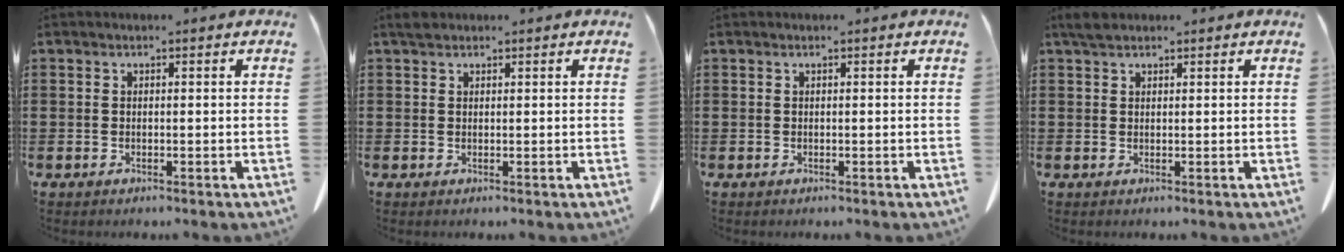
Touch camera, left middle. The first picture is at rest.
{"total": 1.3, "force": [1.0, 0.7, 0.3], "torque": [-0.010, 0.003, 0.020]}
{"total": 0.0}
{"total": 2.0, "force": [1.6, 0.8, 0.9], "torque": [-0.022, 0.005, 0.030]}